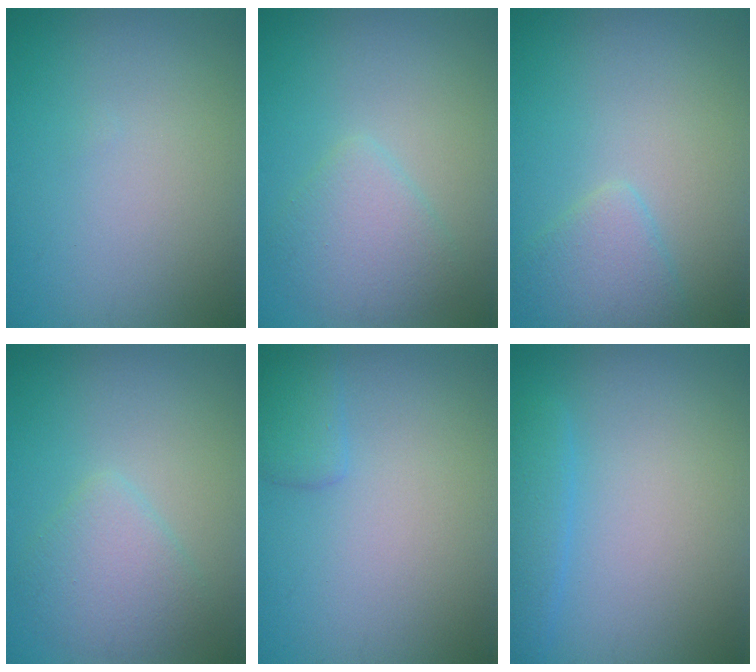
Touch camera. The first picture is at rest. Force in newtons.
{"total": 3.0, "press": 3.0, "slide": 0.2}
{"total": 2.5, "press": 2.5, "slide": 0.2}
{"total": 3.0, "press": 3.0, "slide": 0.2}
{"total": 1.6, "press": 1.6, "slide": 0.1}
{"total": 2.1, "press": 2.1, "slide": 0.1}